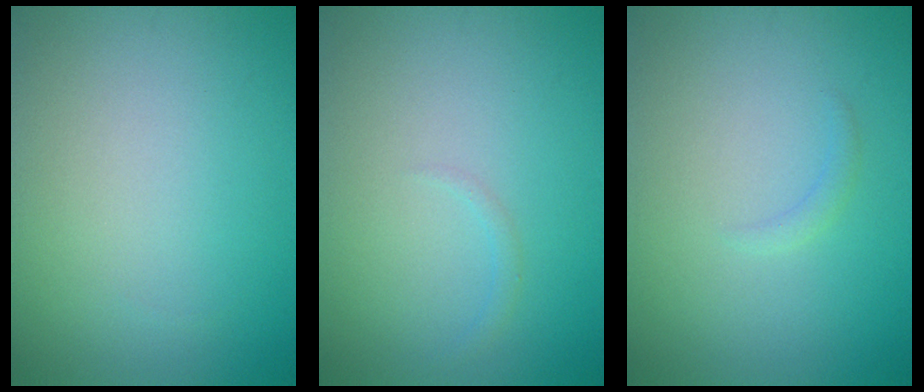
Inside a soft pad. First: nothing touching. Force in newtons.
{"total": 0.6, "press": 0.6, "slide": 0.1}
{"total": 0.7, "press": 0.7, "slide": 0.1}